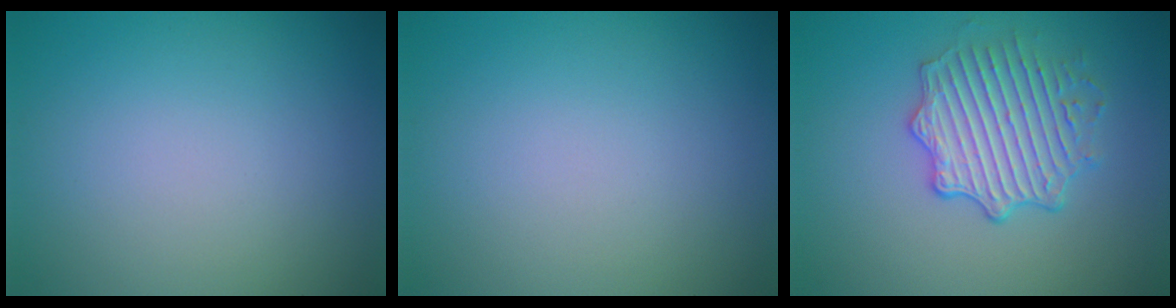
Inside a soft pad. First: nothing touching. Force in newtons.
{"total": 0.0}
{"total": 4.2, "press": 3.8, "slide": 1.8}